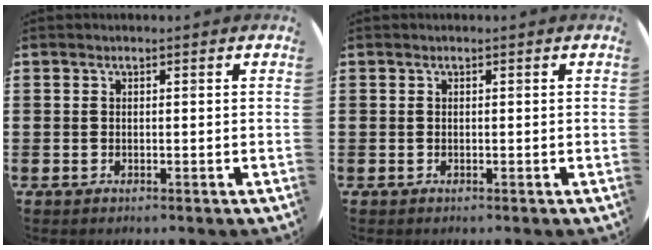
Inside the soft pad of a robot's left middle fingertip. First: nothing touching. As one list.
[{"total": 0.0}]